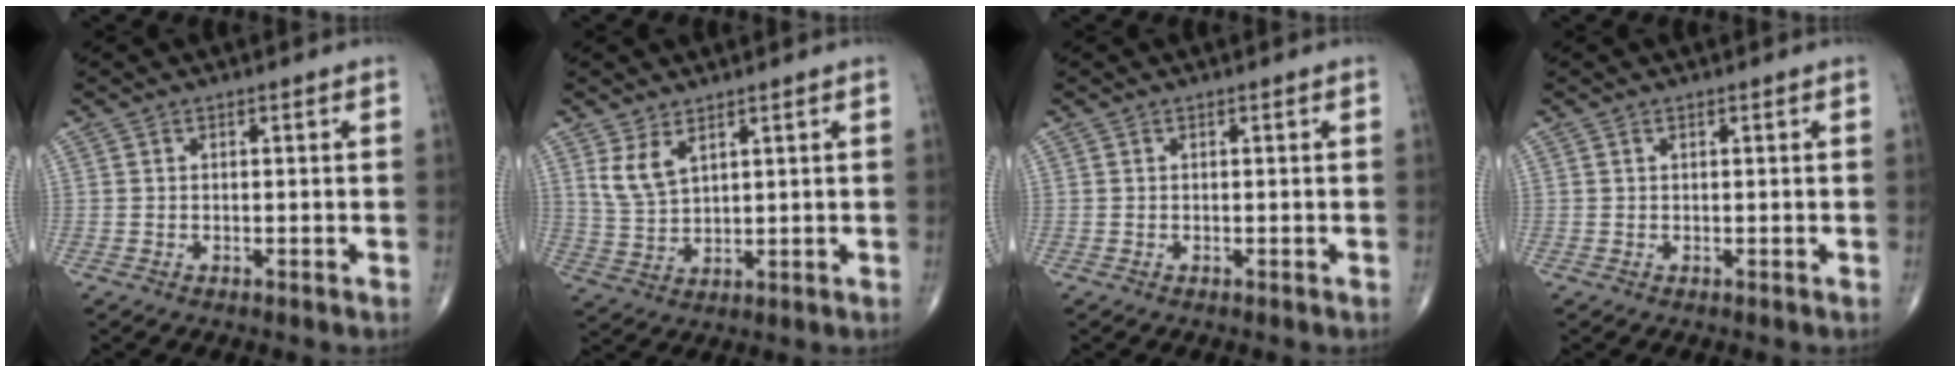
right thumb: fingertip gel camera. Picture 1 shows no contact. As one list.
[{"total": 5.3, "force": [3.0, 2.5, 3.6], "torque": [-0.069, -0.018, 0.070]}, {"total": 0.0}, {"total": 0.0}]